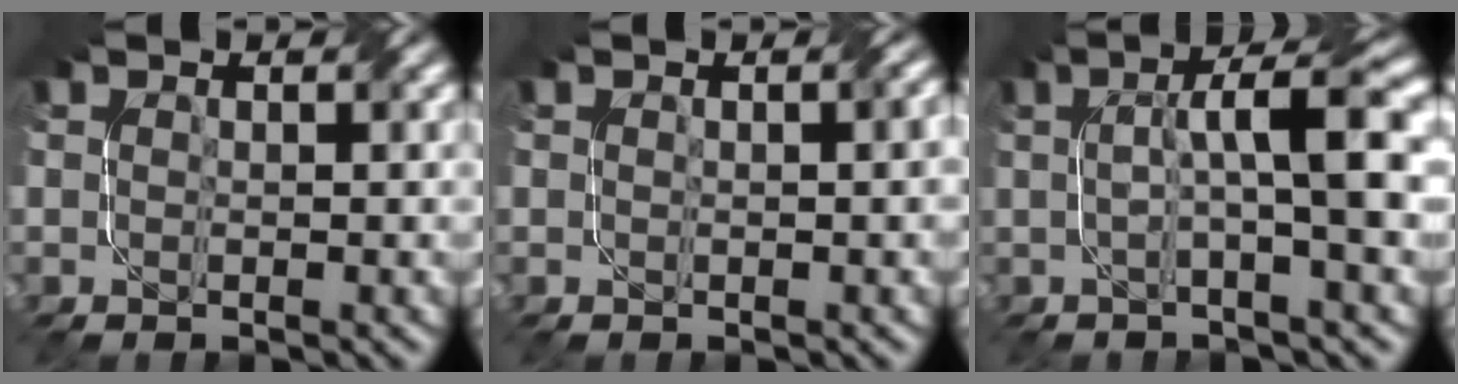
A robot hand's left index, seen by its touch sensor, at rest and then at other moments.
{"total": 1.5, "force": [0.2, 0.3, 1.5], "torque": [-0.016, 0.005, 0.002]}
{"total": 6.7, "force": [0.7, 1.0, 6.6], "torque": [-0.100, 0.017, 0.006]}